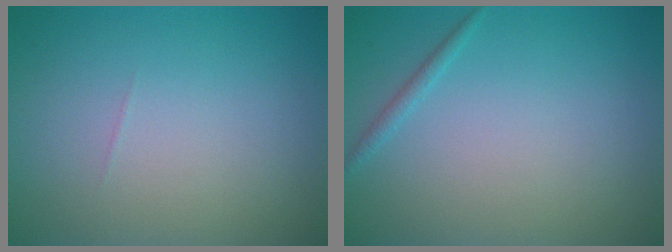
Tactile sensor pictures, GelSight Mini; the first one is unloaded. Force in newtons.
{"total": 0.8, "press": 0.8, "slide": 0.0}